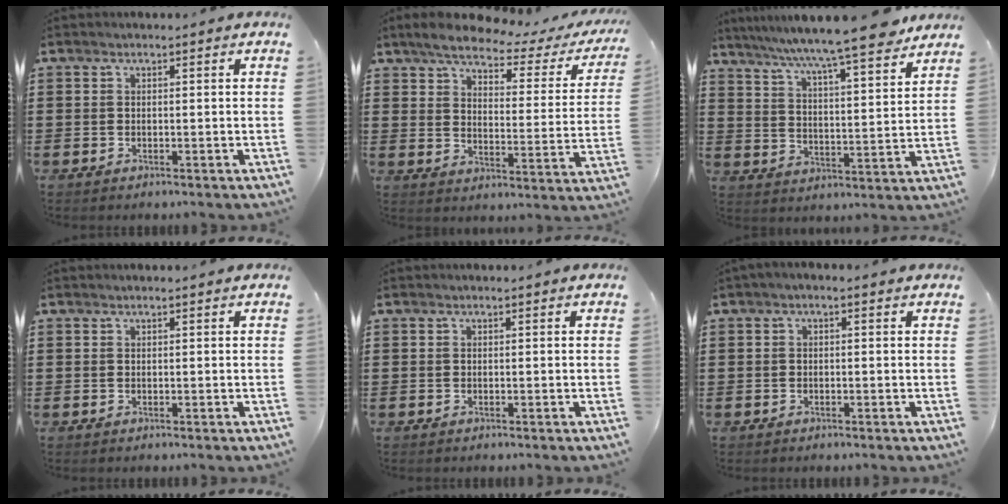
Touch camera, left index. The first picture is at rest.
{"total": 5.4, "force": [4.5, 1.1, 2.7], "torque": [-0.068, -0.024, 0.071]}
{"total": 9.1, "force": [8.1, -0.1, 4.2], "torque": [-0.105, -0.050, 0.134]}
{"total": 0.0}
{"total": 0.0}
{"total": 0.8, "force": [-0.4, 0.2, 0.6], "torque": [-0.011, -0.003, -0.008]}